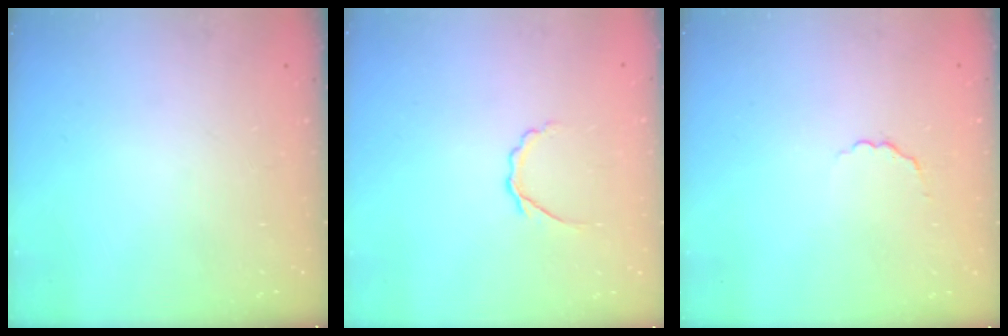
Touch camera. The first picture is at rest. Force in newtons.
{"total": 2.8, "press": 2.7, "slide": 0.9}
{"total": 1.8, "press": 1.5, "slide": 1.0}